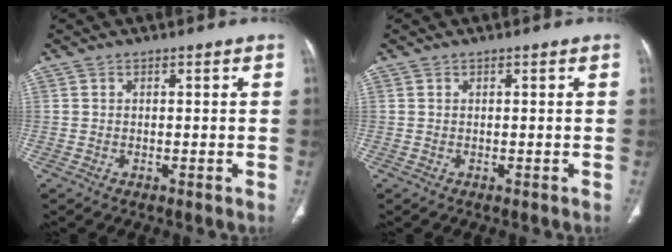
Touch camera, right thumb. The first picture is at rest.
{"total": 0.0}